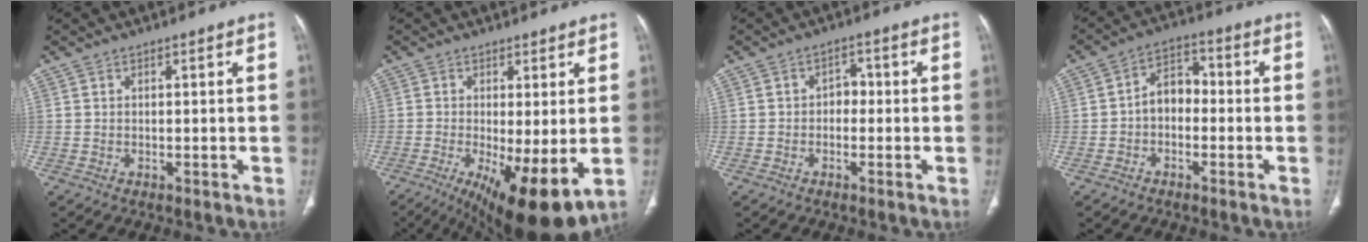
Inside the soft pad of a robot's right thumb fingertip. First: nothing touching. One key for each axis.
{"total": 13.7, "fx": -3.6, "fy": 4.1, "fz": 12.5, "tx": -0.186, "ty": -0.024, "tz": -0.042}
{"total": 2.8, "fx": -0.5, "fy": 2.1, "fz": 1.7, "tx": -0.008, "ty": 0.014, "tz": -0.017}
{"total": 6.3, "fx": -1.2, "fy": 4.5, "fz": 4.3, "tx": -0.050, "ty": 0.031, "tz": -0.034}